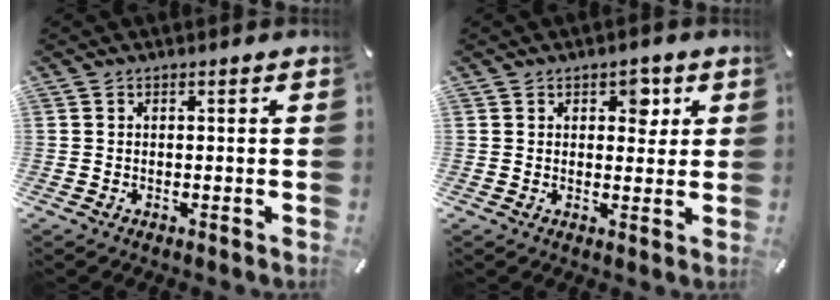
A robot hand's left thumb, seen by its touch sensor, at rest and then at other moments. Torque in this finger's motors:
{"motor_torque": [0.66, 0.69, 0.15, -0.31, 0.06]}